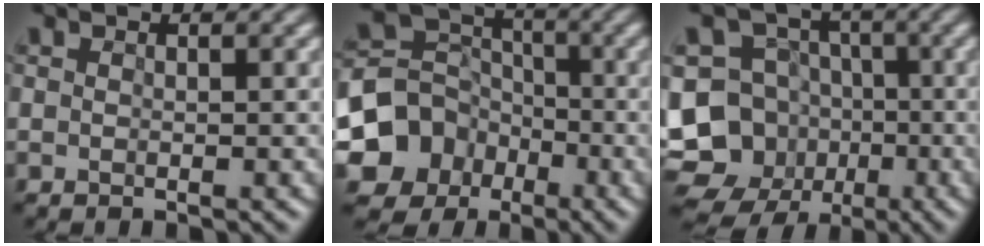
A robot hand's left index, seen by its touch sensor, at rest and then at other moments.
{"total": 8.5, "force": [-3.8, 7.0, 2.8], "torque": [-0.085, -0.003, -0.079]}
{"total": 10.9, "force": [-4.4, 9.3, 3.6], "torque": [-0.098, -0.010, -0.076]}